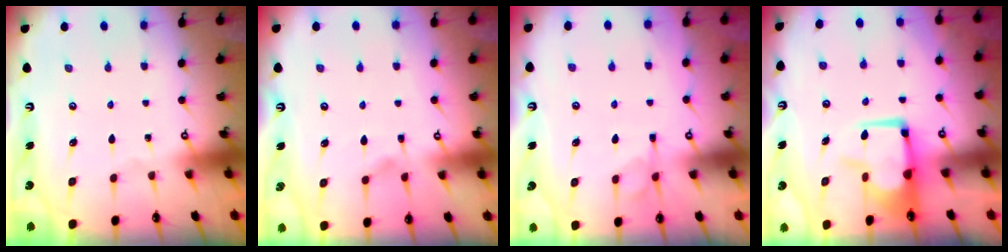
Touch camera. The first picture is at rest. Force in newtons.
{"total": 1.8, "press": 1.6, "slide": 1.0}
{"total": 1.2, "press": 0.0, "slide": 1.2}
{"total": 4.9, "press": 4.6, "slide": 1.8}